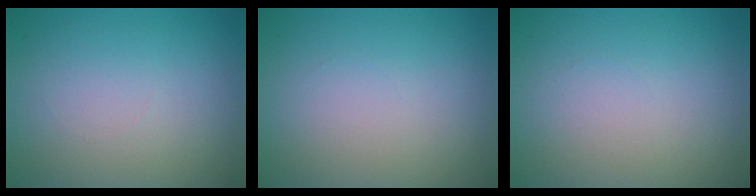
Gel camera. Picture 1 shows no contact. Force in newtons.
{"total": 0.0}
{"total": 0.0}